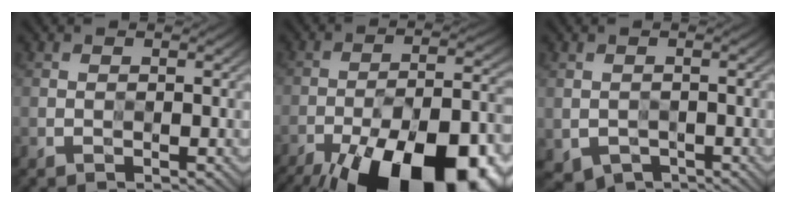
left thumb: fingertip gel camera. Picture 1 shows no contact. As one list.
[{"total": 22.3, "force": [-15.7, 8.0, 13.6], "torque": [-0.172, -0.031, -0.225]}, {"total": 2.7, "force": [-1.5, 2.0, 1.1], "torque": [-0.025, -0.013, -0.024]}]